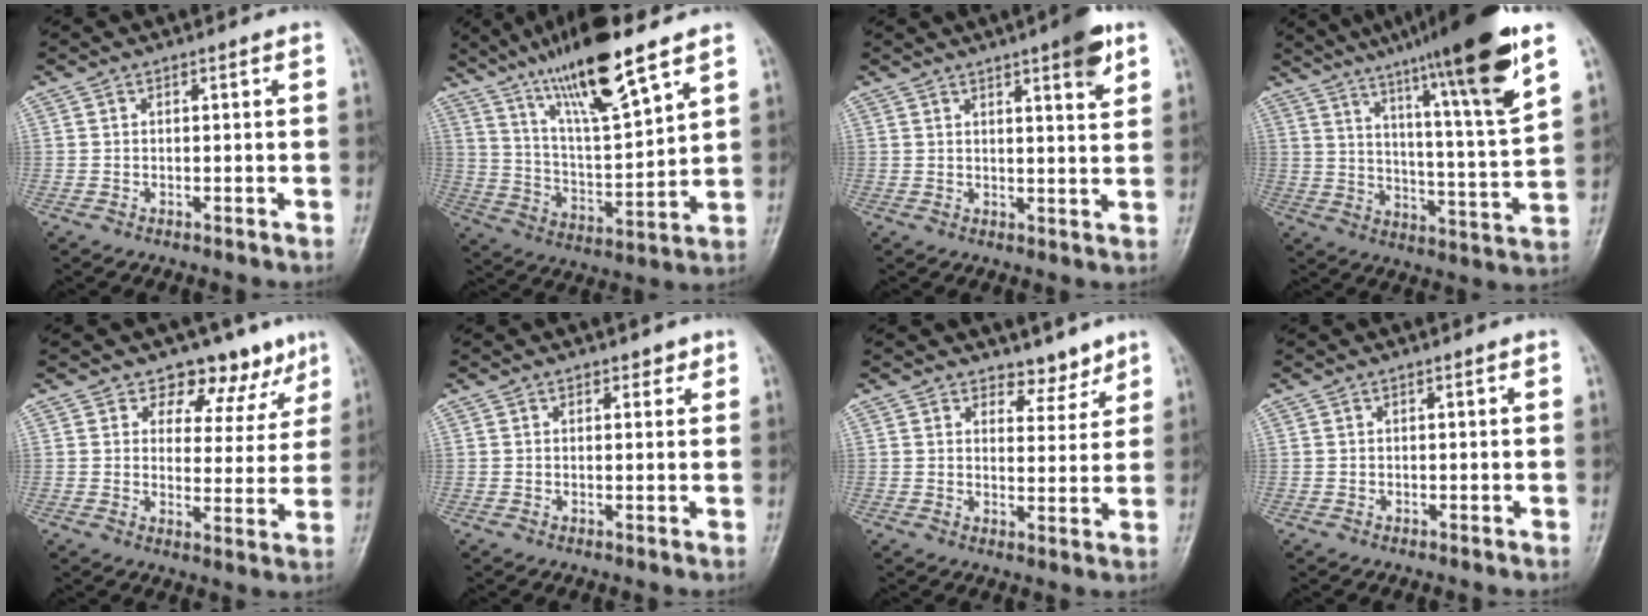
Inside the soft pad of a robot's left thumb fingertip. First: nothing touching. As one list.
[{"total": 17.6, "force": [11.9, 2.9, 12.6], "torque": [-0.213, -0.054, 0.222]}, {"total": 7.0, "force": [4.0, 1.3, 5.6], "torque": [-0.068, -0.018, 0.052]}, {"total": 22.1, "force": [14.2, 1.0, 16.8], "torque": [-0.239, -0.051, 0.216]}, {"total": 10.1, "force": [7.7, 6.2, 2.5], "torque": [0.017, -0.042, 0.088]}, {"total": 1.8, "force": [1.2, 1.1, 0.7], "torque": [0.007, -0.005, 0.012]}, {"total": 4.6, "force": [3.8, 2.4, 0.9], "torque": [0.017, -0.029, 0.058]}, {"total": 0.0}]